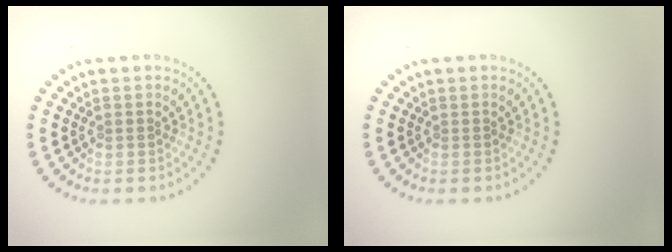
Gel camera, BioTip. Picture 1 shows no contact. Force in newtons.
{"total": 0.0}